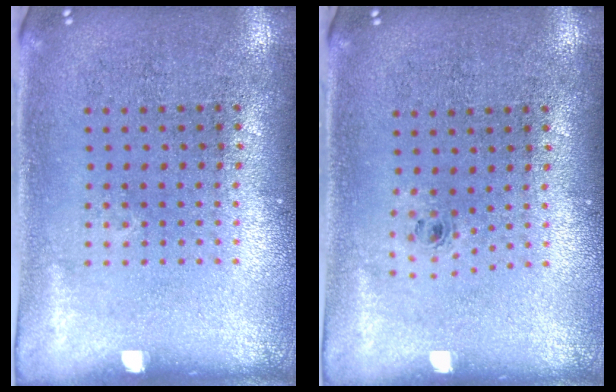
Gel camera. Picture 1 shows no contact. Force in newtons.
{"total": 0.7, "press": 0.3, "slide": 0.6}